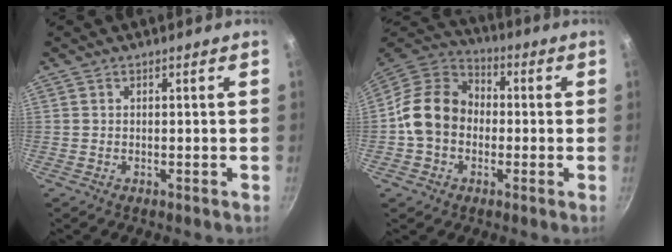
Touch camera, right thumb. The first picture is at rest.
{"total": 13.9, "force": [-1.3, 11.1, 8.2], "torque": [-0.109, 0.035, -0.044]}